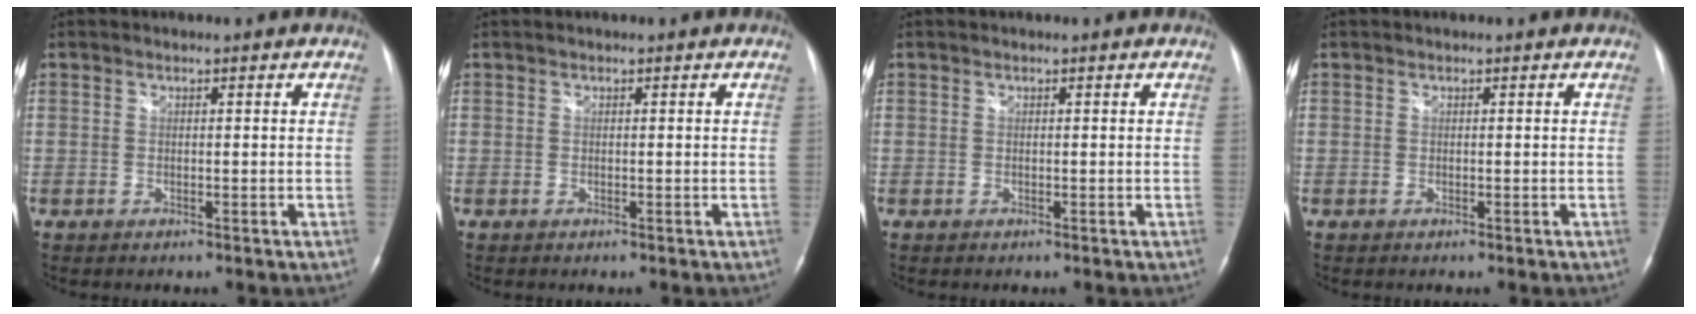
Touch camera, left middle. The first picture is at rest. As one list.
[{"total": 0.0}, {"total": 0.0}, {"total": 0.0}]